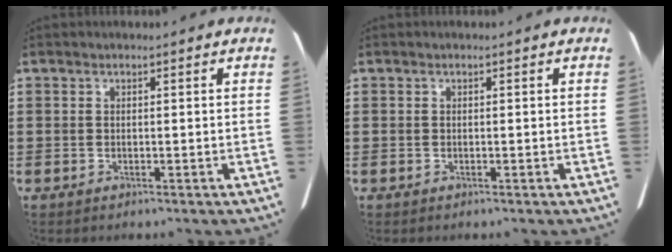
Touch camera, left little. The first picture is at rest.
{"total": 0.0}